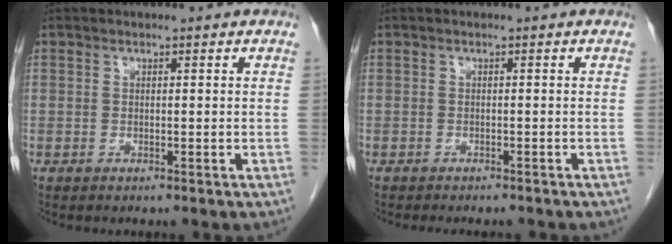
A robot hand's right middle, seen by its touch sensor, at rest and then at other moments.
{"total": 5.0, "force": [-4.5, 1.2, 1.9], "torque": [-0.021, -0.006, -0.053]}